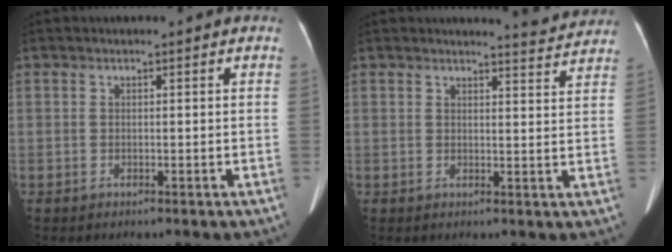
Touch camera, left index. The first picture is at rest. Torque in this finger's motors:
{"motor_torque": [0.20, -0.38, -0.01, 0.02]}